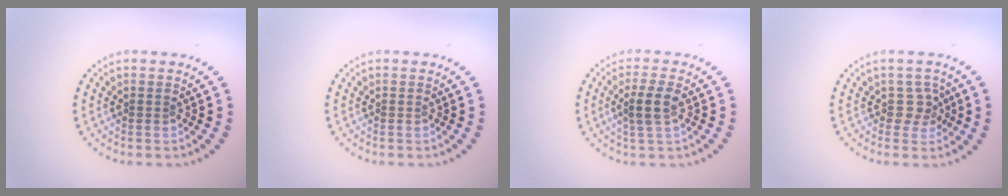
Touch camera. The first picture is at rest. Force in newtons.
{"total": 0.0}
{"total": 2.9, "press": 2.7, "slide": 1.1}
{"total": 1.9, "press": 1.5, "slide": 1.1}